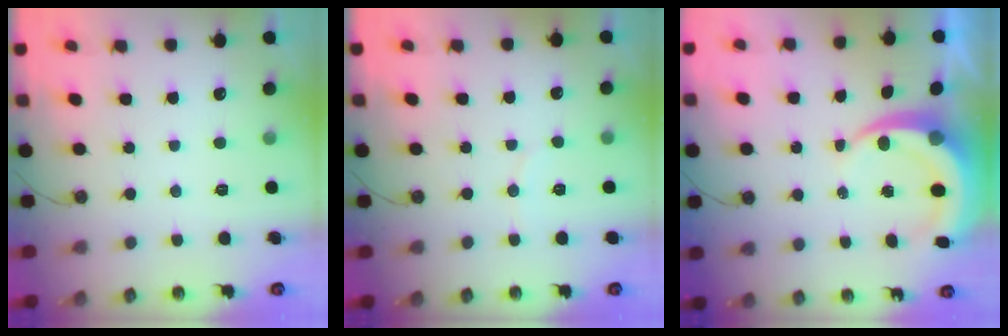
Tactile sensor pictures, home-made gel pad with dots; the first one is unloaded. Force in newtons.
{"total": 2.5, "press": 2.5, "slide": 0.3}
{"total": 7.4, "press": 7.4, "slide": 1.0}